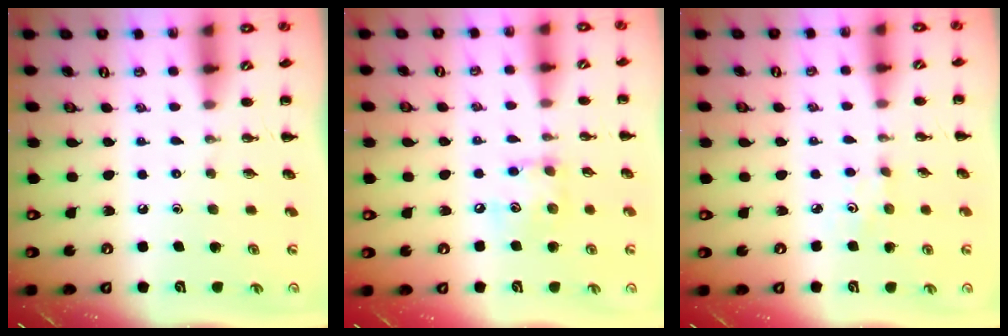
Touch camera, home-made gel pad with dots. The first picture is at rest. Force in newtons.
{"total": 7.7, "press": 7.7, "slide": 0.6}
{"total": 1.5, "press": 1.4, "slide": 0.5}